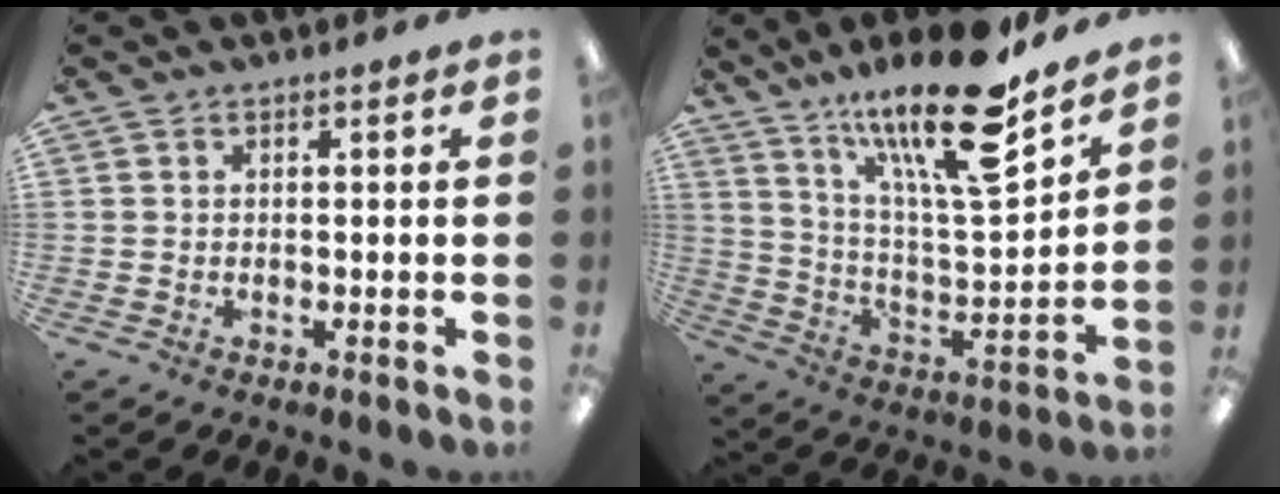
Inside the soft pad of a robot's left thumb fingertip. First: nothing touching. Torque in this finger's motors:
{"motor_torque": [0.46, 0.30, 1.37, -1.40, 0.27]}